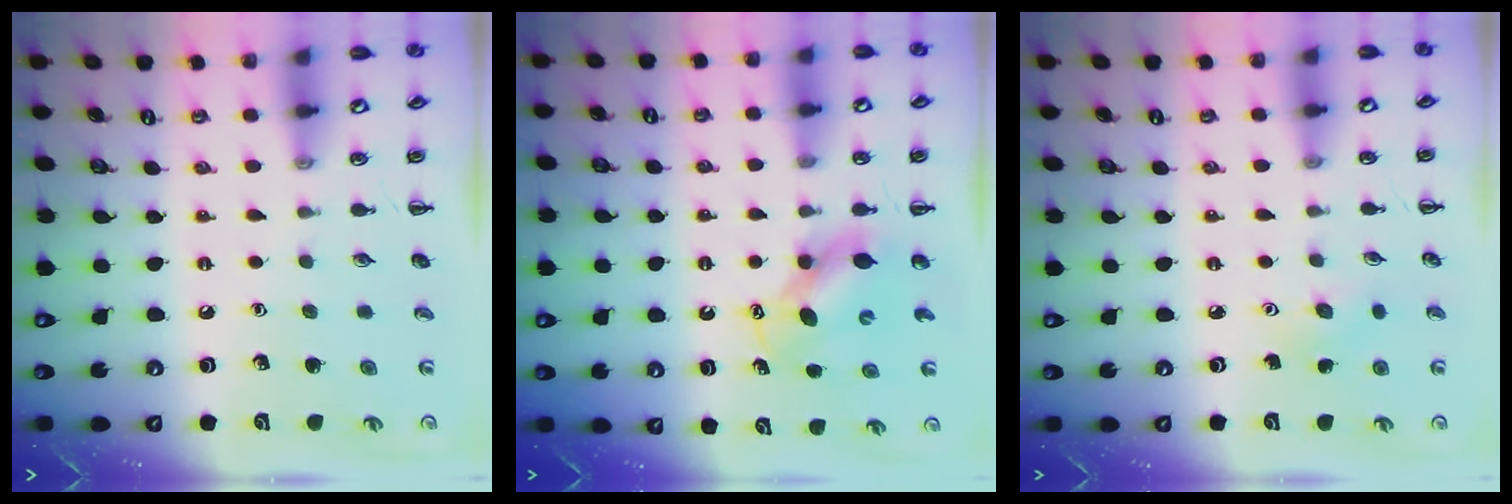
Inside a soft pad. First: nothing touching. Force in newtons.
{"total": 6.7, "press": 6.6, "slide": 0.7}
{"total": 3.6, "press": 3.5, "slide": 0.9}